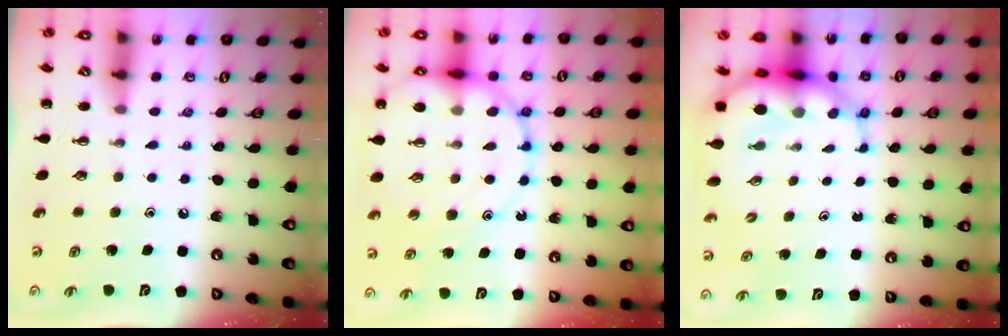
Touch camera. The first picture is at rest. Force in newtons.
{"total": 19.3, "press": 18.8, "slide": 4.3}
{"total": 9.5, "press": 9.2, "slide": 2.4}